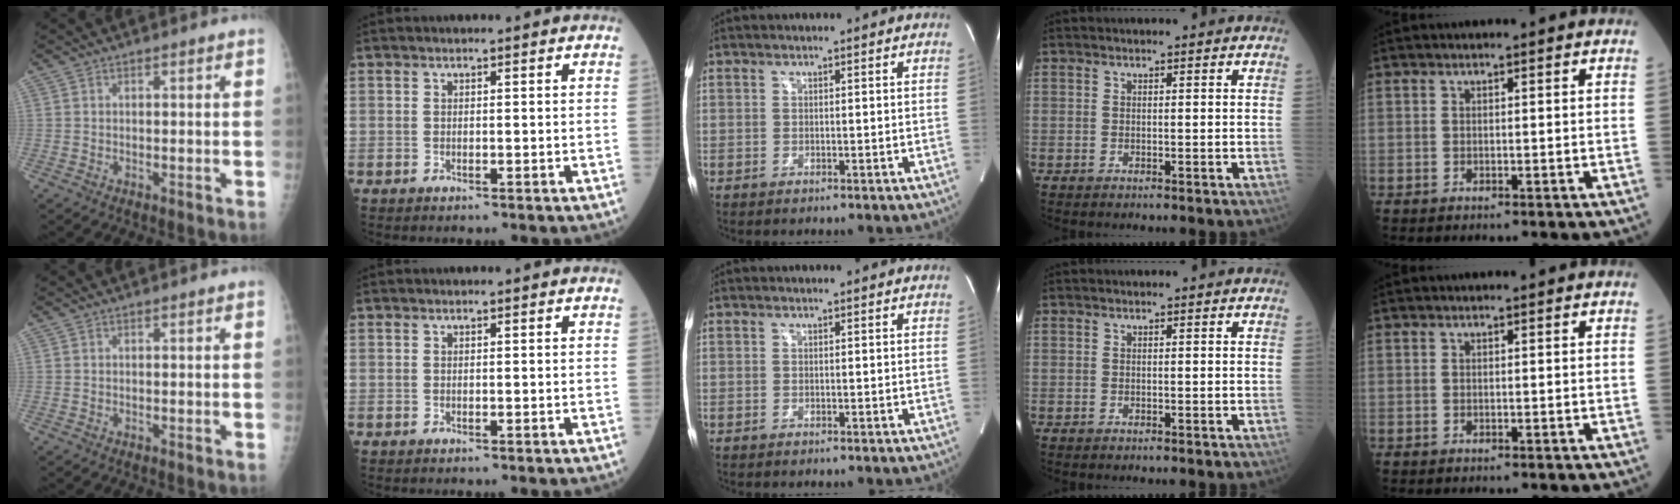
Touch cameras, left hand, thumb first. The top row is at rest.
{}